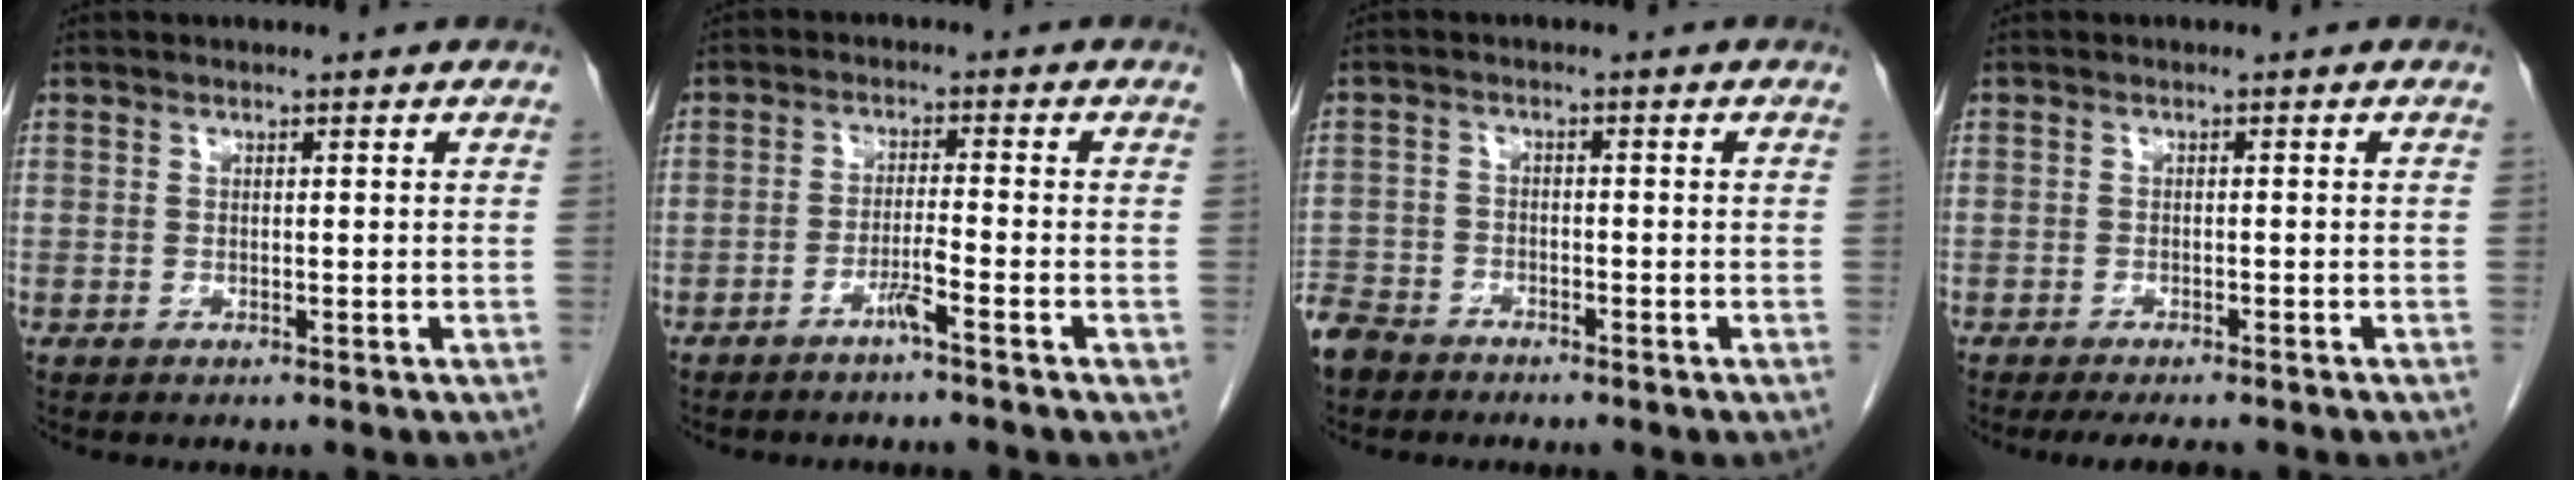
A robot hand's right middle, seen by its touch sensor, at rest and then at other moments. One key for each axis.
{"total": 3.2, "fx": -2.0, "fy": -0.4, "fz": 2.5, "tx": -0.042, "ty": 0.000, "tz": -0.038}
{"total": 5.4, "fx": -4.8, "fy": 2.5, "fz": 0.9, "tx": -0.022, "ty": -0.006, "tz": -0.094}
{"total": 4.8, "fx": -4.2, "fy": 0.8, "fz": 2.3, "tx": -0.027, "ty": -0.008, "tz": -0.059}